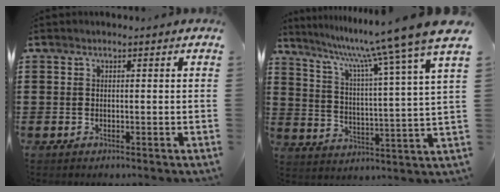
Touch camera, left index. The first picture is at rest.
{"total": 10.9, "force": [9.5, -1.5, 5.1], "torque": [-0.123, -0.074, 0.146]}